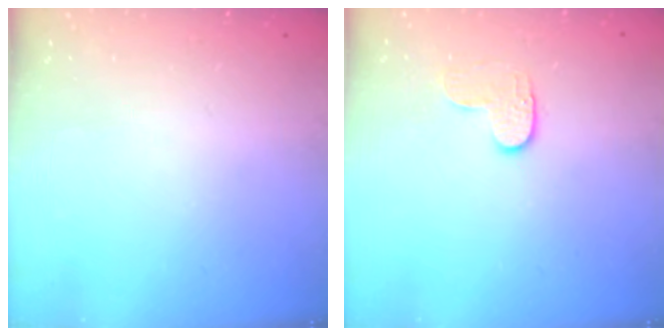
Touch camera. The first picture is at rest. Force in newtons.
{"total": 3.6, "press": 3.6, "slide": 0.3}